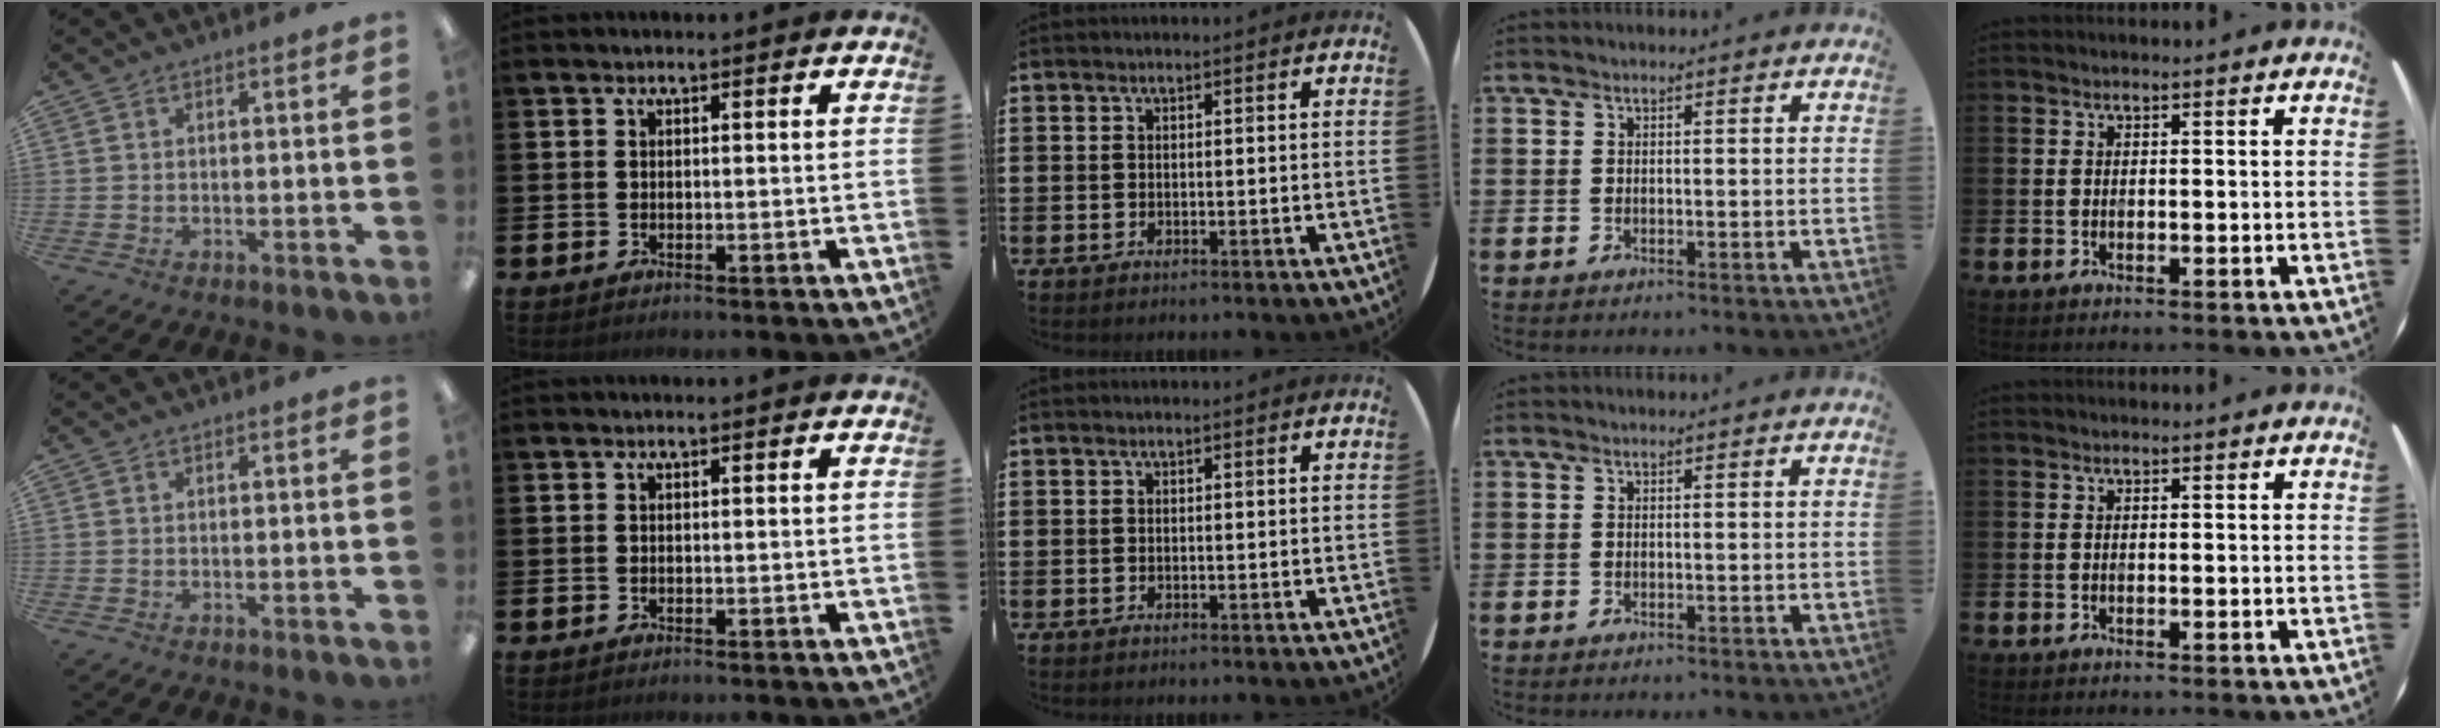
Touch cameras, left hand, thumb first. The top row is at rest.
{}